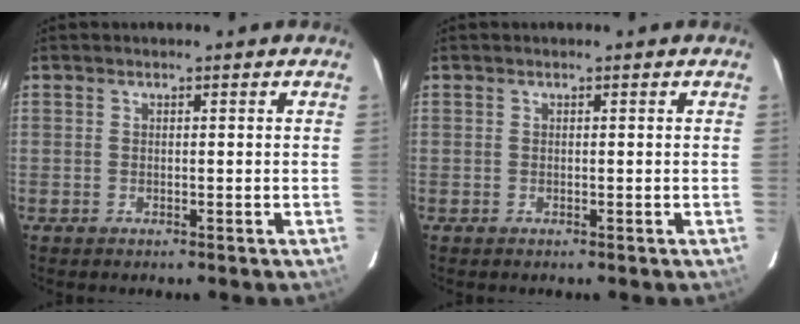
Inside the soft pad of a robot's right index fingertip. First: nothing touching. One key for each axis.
{"total": 0.0}